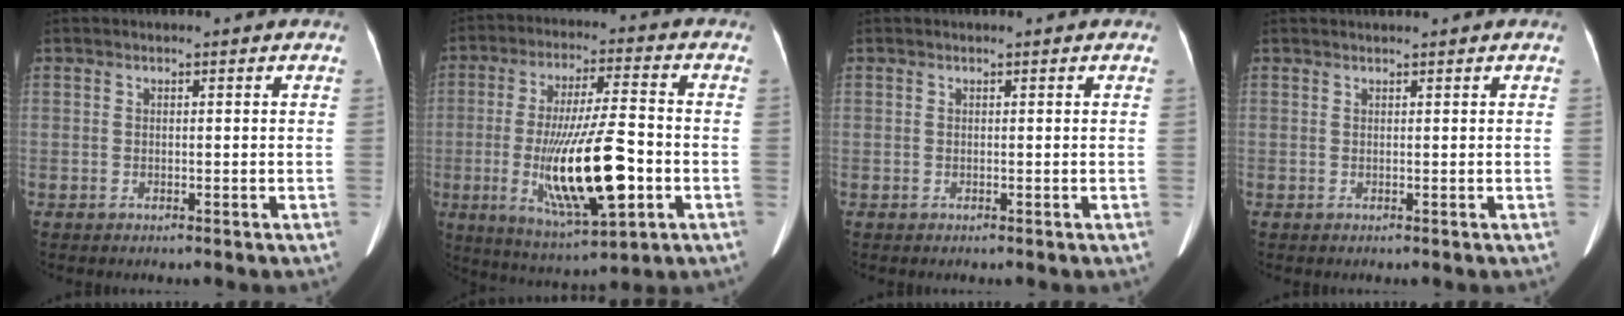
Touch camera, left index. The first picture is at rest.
{"total": 16.9, "force": [-4.1, 2.8, 16.1], "torque": [-0.299, -0.018, -0.058]}
{"total": 0.0}
{"total": 0.9, "force": [0.8, -0.2, 0.3], "torque": [-0.007, 0.011, 0.021]}